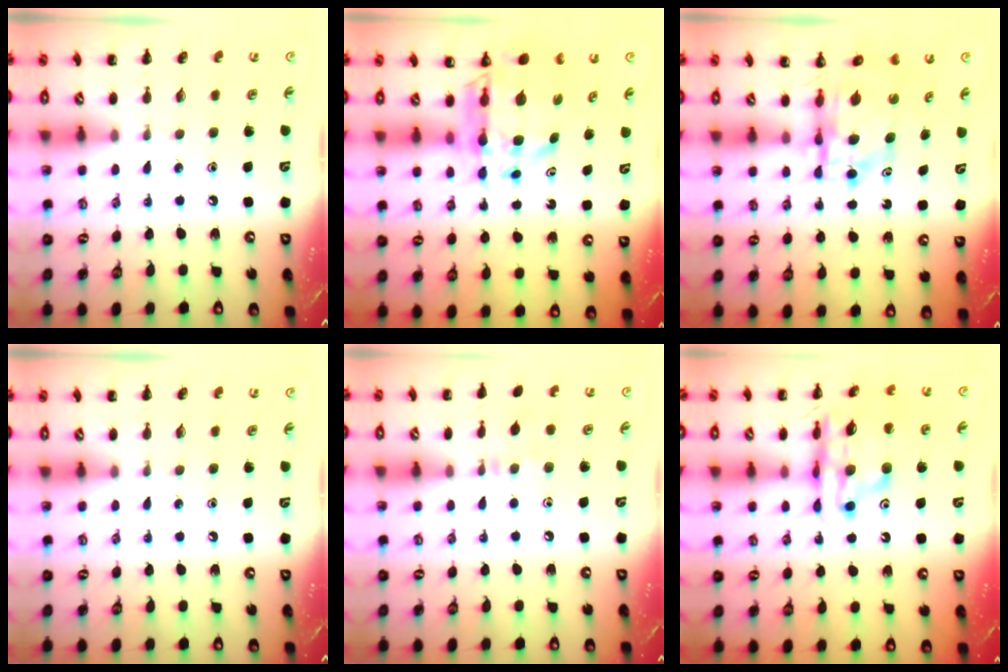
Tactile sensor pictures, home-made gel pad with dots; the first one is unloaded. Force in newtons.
{"total": 8.9, "press": 8.3, "slide": 3.3}
{"total": 6.8, "press": 6.5, "slide": 1.9}
{"total": 0.0}
{"total": 5.1, "press": 4.8, "slide": 1.7}
{"total": 14.5, "press": 14.0, "slide": 3.9}